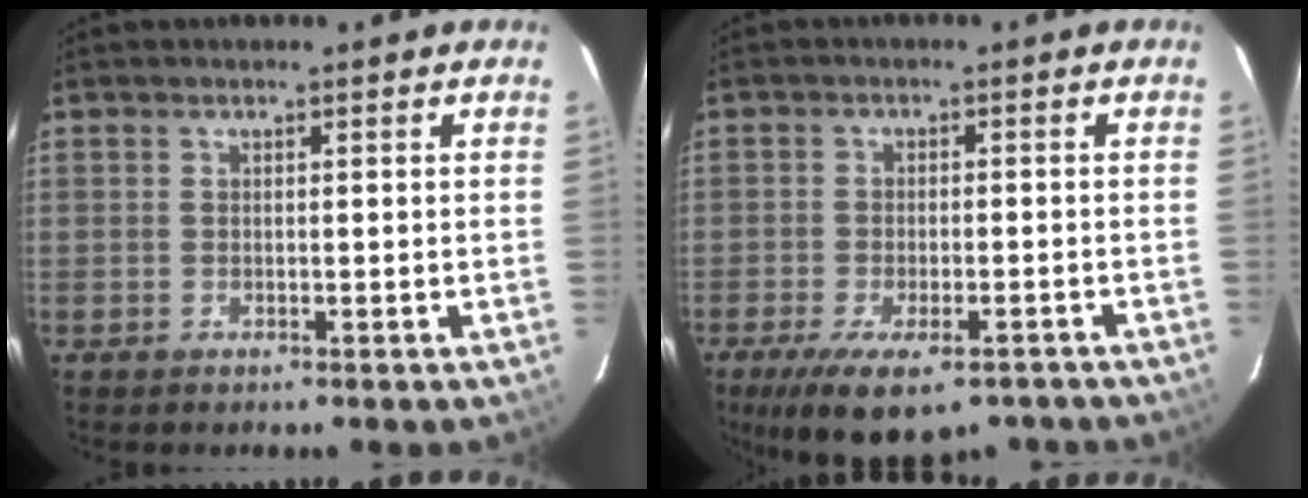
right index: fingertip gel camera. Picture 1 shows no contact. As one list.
[{"total": 13.6, "force": [-9.3, 5.4, 8.2], "torque": [-0.168, -0.031, -0.141]}]